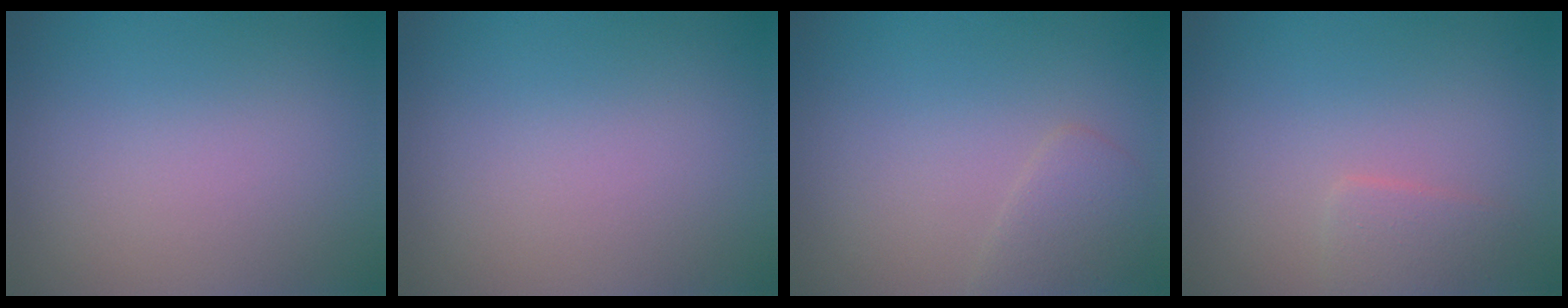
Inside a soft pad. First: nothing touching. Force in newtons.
{"total": 0.0}
{"total": 2.0, "press": 2.0, "slide": 0.1}
{"total": 1.7, "press": 1.7, "slide": 0.1}